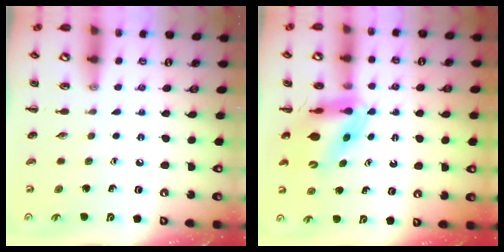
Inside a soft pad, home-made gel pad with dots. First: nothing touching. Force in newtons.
{"total": 10.4, "press": 10.0, "slide": 2.8}